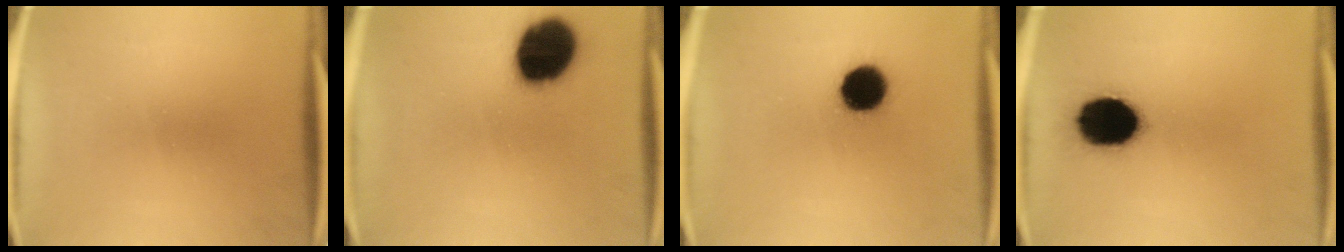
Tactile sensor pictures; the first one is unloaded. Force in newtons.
{"total": 19.6}
{"total": 11.8}
{"total": 17.2}